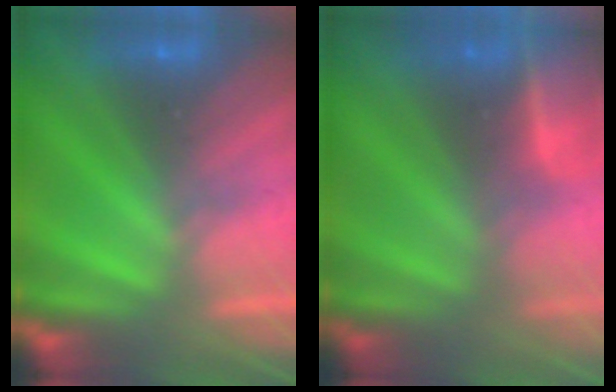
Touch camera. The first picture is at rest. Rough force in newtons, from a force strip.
{"total": 7.6}